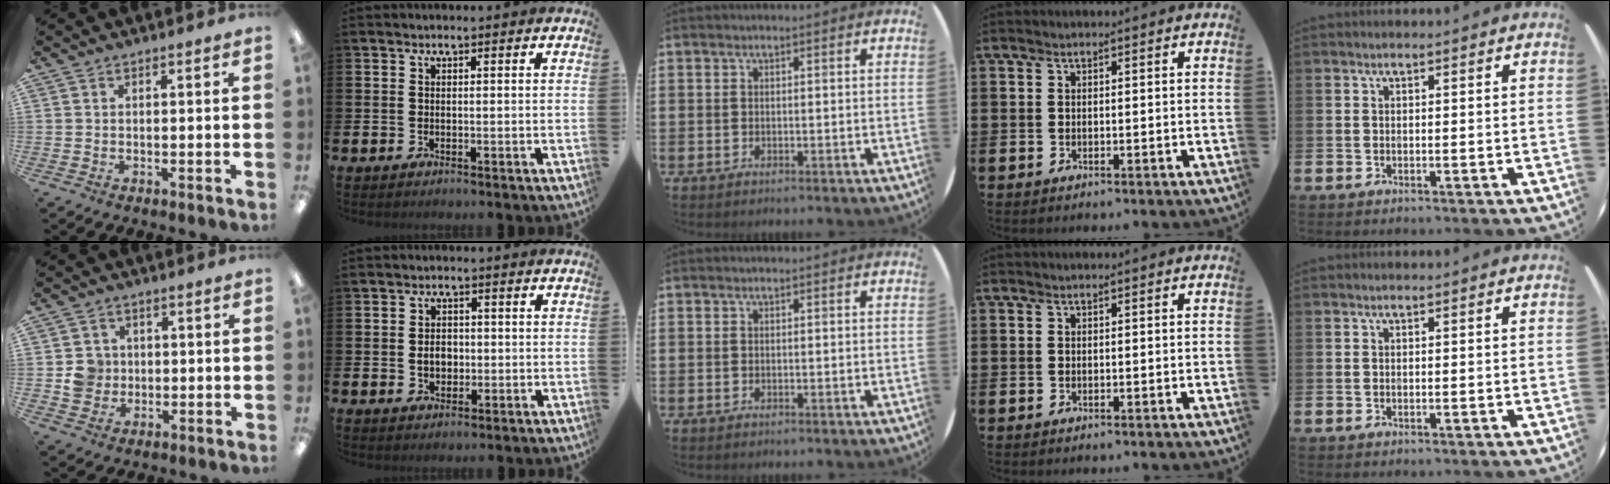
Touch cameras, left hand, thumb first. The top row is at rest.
{"thumb": {"total": 5.4, "force": [-0.1, 5.2, 1.3], "torque": [-0.018, 0.009, -0.001]}, "index": {"total": 2.8, "force": [-0.2, 2.2, 1.7], "torque": [-0.012, -0.003, -0.013]}}